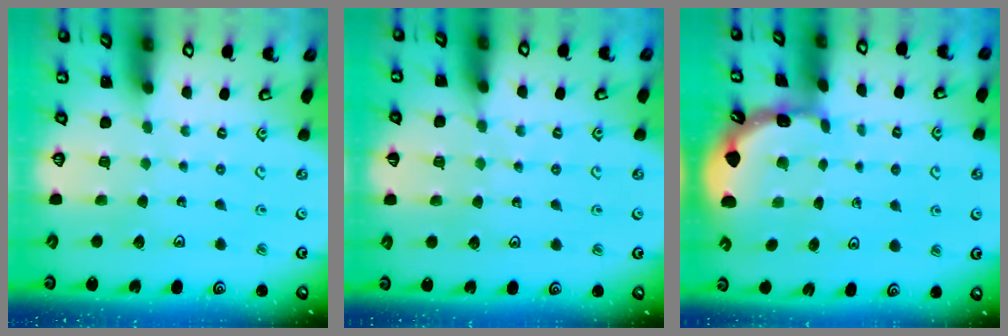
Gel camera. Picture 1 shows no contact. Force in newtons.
{"total": 5.3, "press": 5.2, "slide": 1.1}
{"total": 1.8, "press": 1.7, "slide": 0.0}